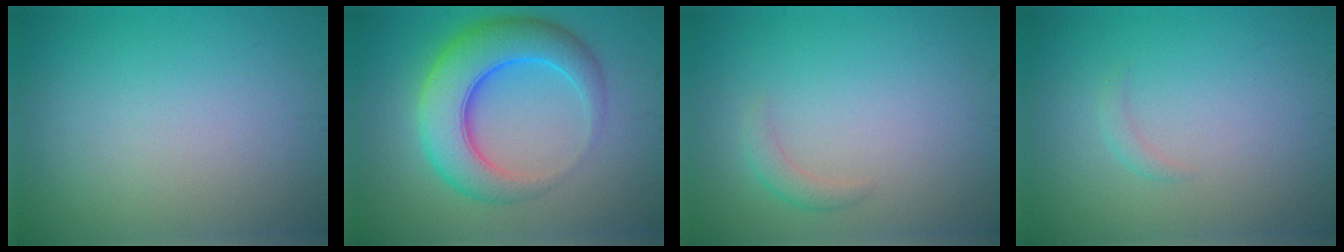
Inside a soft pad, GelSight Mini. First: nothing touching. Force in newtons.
{"total": 8.1, "press": 8.1, "slide": 0.2}
{"total": 1.4, "press": 1.4, "slide": 0.0}
{"total": 0.8, "press": 0.8, "slide": 0.0}